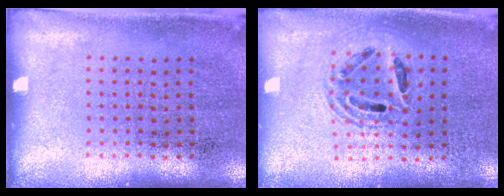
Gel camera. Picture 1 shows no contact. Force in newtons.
{"total": 1.4, "press": 1.2, "slide": 0.6}